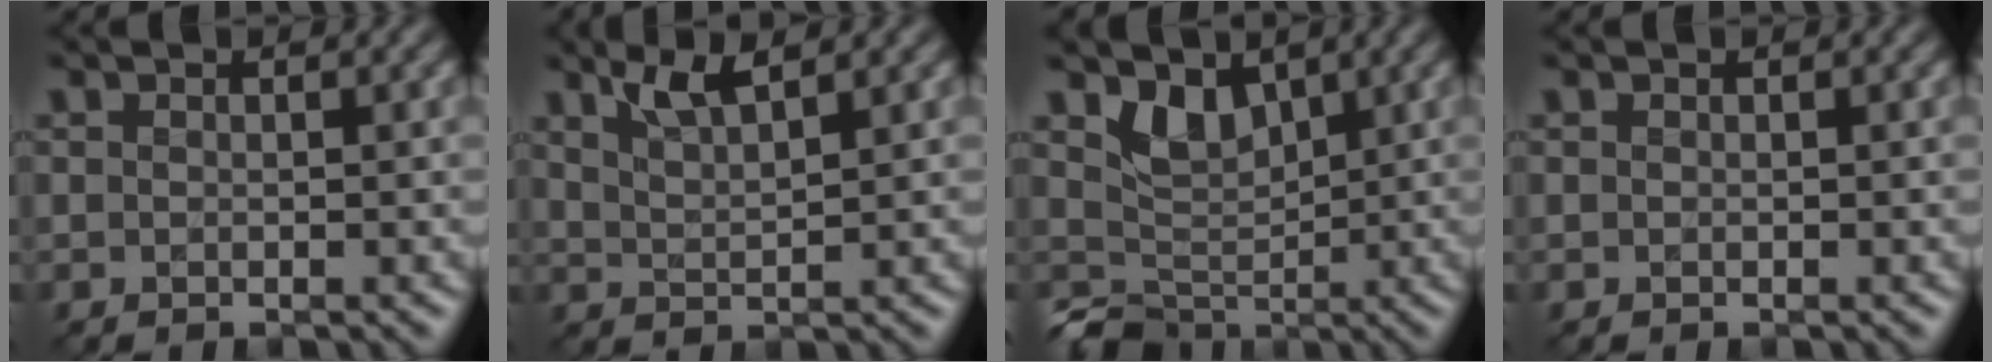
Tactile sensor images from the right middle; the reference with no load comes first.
{"total": 2.9, "force": [2.2, 0.6, 1.9], "torque": [-0.034, 0.000, 0.043]}
{"total": 3.1, "force": [0.6, 2.6, 1.5], "torque": [-0.023, -0.010, 0.016]}
{"total": 0.0}